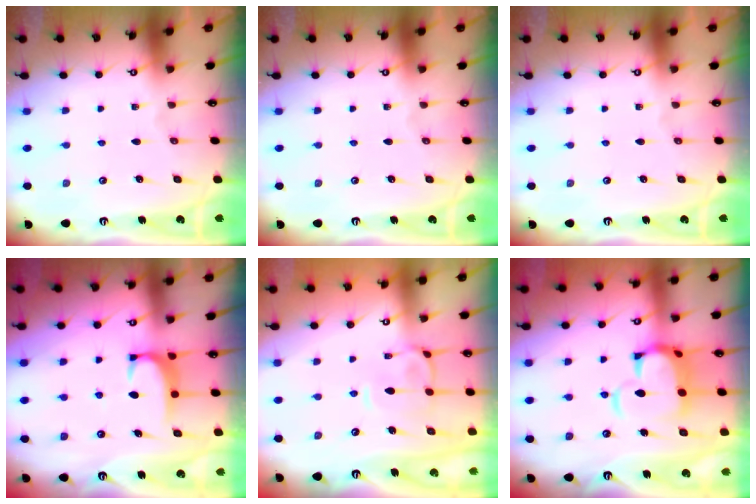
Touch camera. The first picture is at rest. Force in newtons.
{"total": 0.0}
{"total": 0.0}
{"total": 1.9, "press": 1.8, "slide": 0.5}
{"total": 4.3, "press": 4.1, "slide": 1.4}
{"total": 8.3, "press": 8.1, "slide": 1.4}